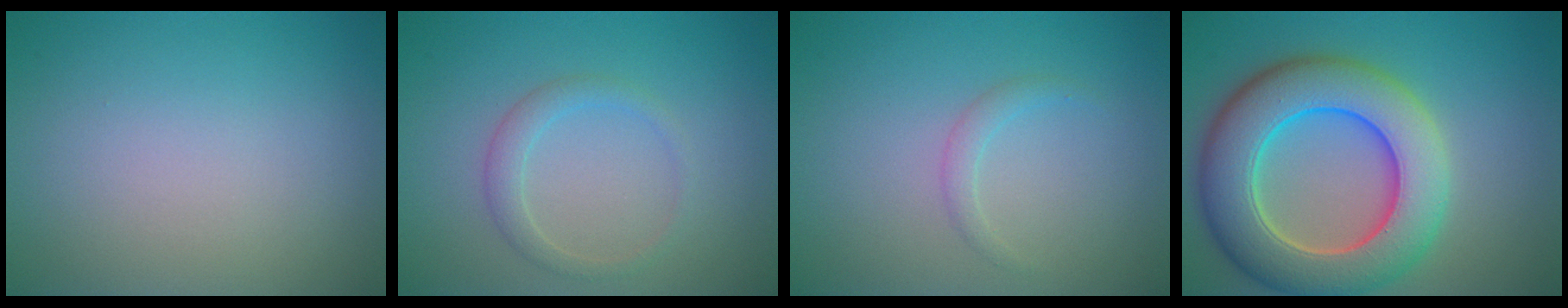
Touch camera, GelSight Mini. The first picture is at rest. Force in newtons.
{"total": 1.8, "press": 1.8, "slide": 0.0}
{"total": 1.1, "press": 1.1, "slide": 0.2}
{"total": 10.5, "press": 10.5, "slide": 0.7}